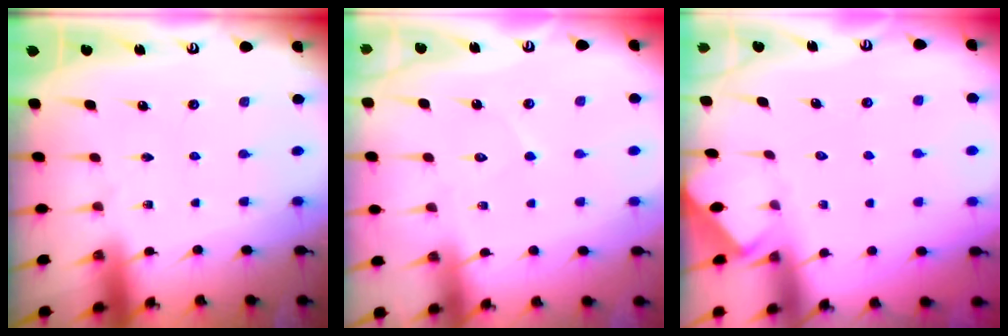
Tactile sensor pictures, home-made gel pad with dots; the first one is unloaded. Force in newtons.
{"total": 3.3, "press": 3.3, "slide": 0.3}
{"total": 2.7, "press": 2.6, "slide": 0.4}